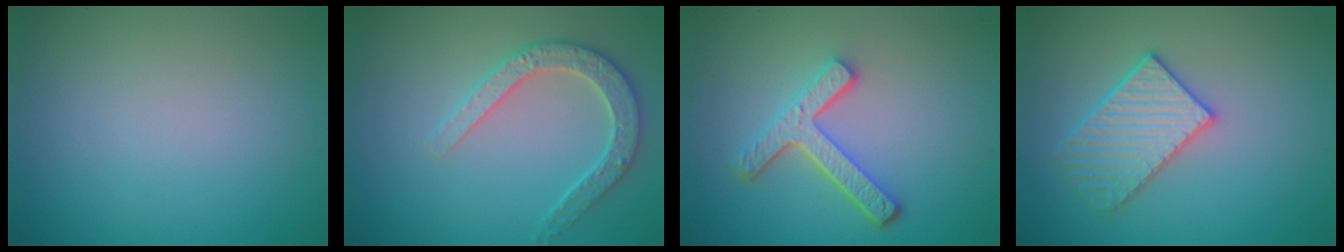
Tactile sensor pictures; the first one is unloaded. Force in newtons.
{"total": 3.3, "press": 3.2, "slide": 0.8}
{"total": 4.2, "press": 3.3, "slide": 2.7}
{"total": 3.4, "press": 3.3, "slide": 0.8}